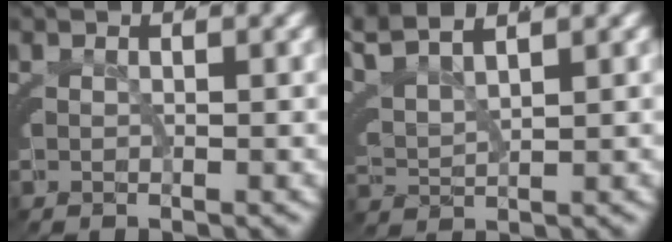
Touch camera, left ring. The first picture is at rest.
{"total": 6.7, "force": [3.8, 4.7, 2.8], "torque": [-0.099, 0.010, 0.050]}